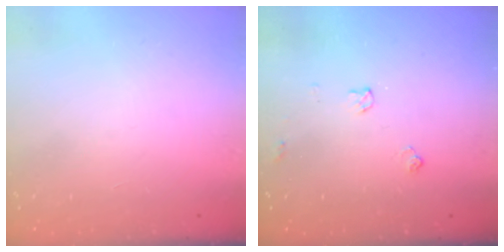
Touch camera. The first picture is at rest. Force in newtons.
{"total": 6.4, "press": 6.3, "slide": 0.8}